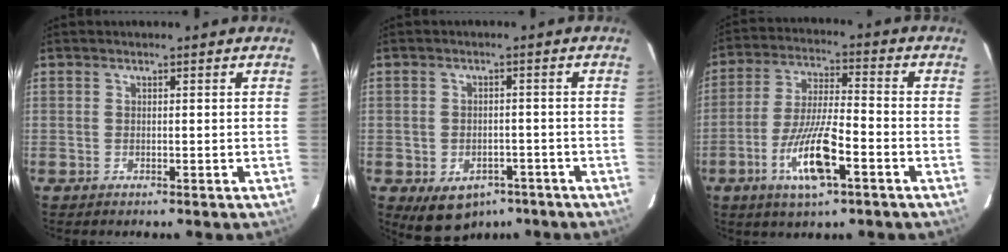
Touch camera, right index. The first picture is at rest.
{"total": 6.9, "force": [-3.9, 4.9, 2.8], "torque": [-0.044, 0.007, -0.044]}
{"total": 11.4, "force": [-5.0, 2.0, 10.1], "torque": [-0.198, -0.007, -0.088]}